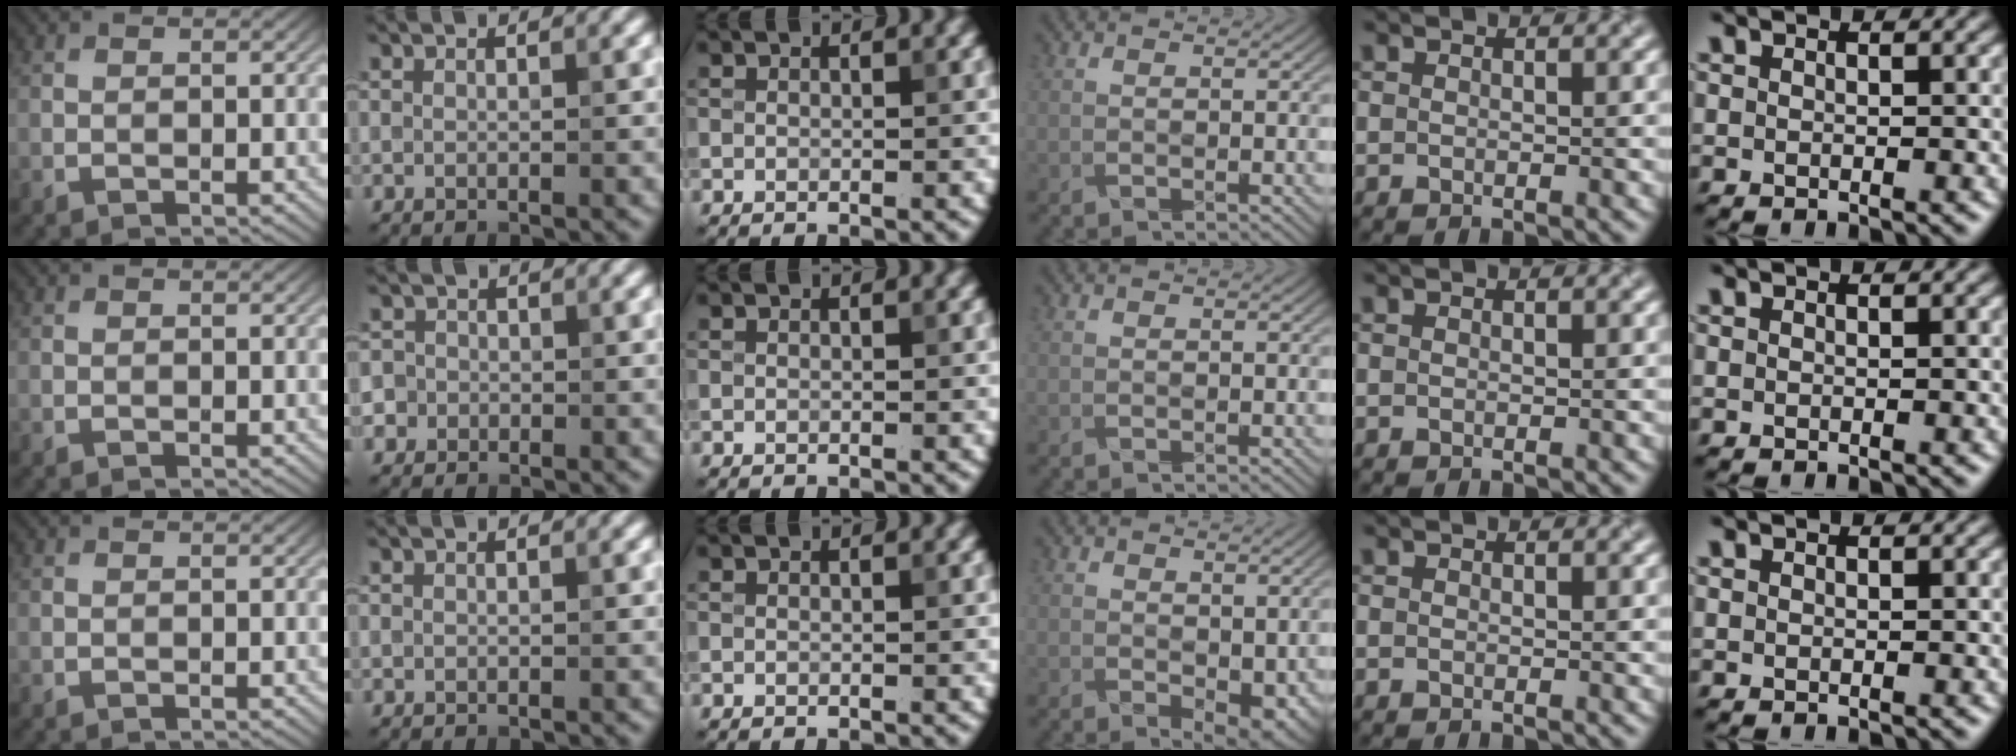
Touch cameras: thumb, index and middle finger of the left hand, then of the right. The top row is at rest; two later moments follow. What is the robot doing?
{"motion": "fold", "object": "plastic wrap"}